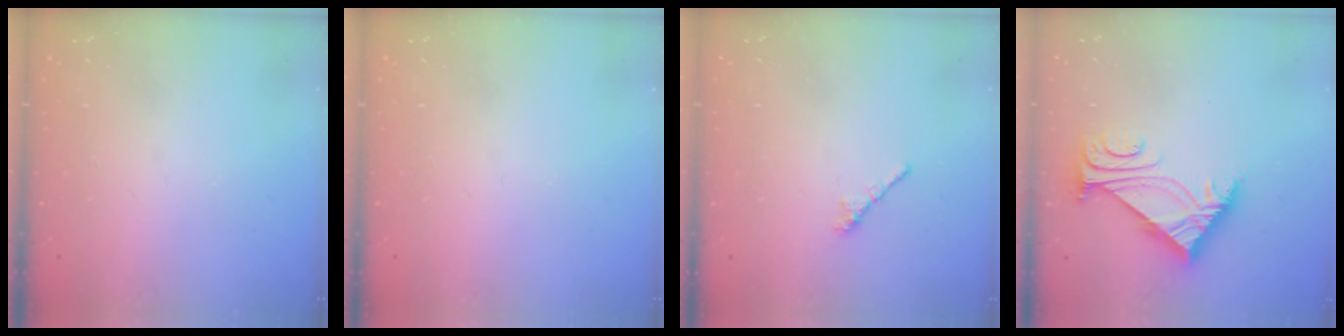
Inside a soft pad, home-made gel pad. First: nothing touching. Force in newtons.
{"total": 0.0}
{"total": 2.4, "press": 2.3, "slide": 0.7}
{"total": 7.2, "press": 7.2, "slide": 1.1}